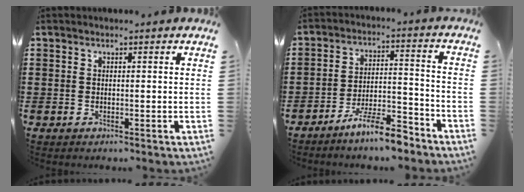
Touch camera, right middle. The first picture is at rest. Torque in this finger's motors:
{"motor_torque": [2.14, 0.00, 0.40, 0.07]}